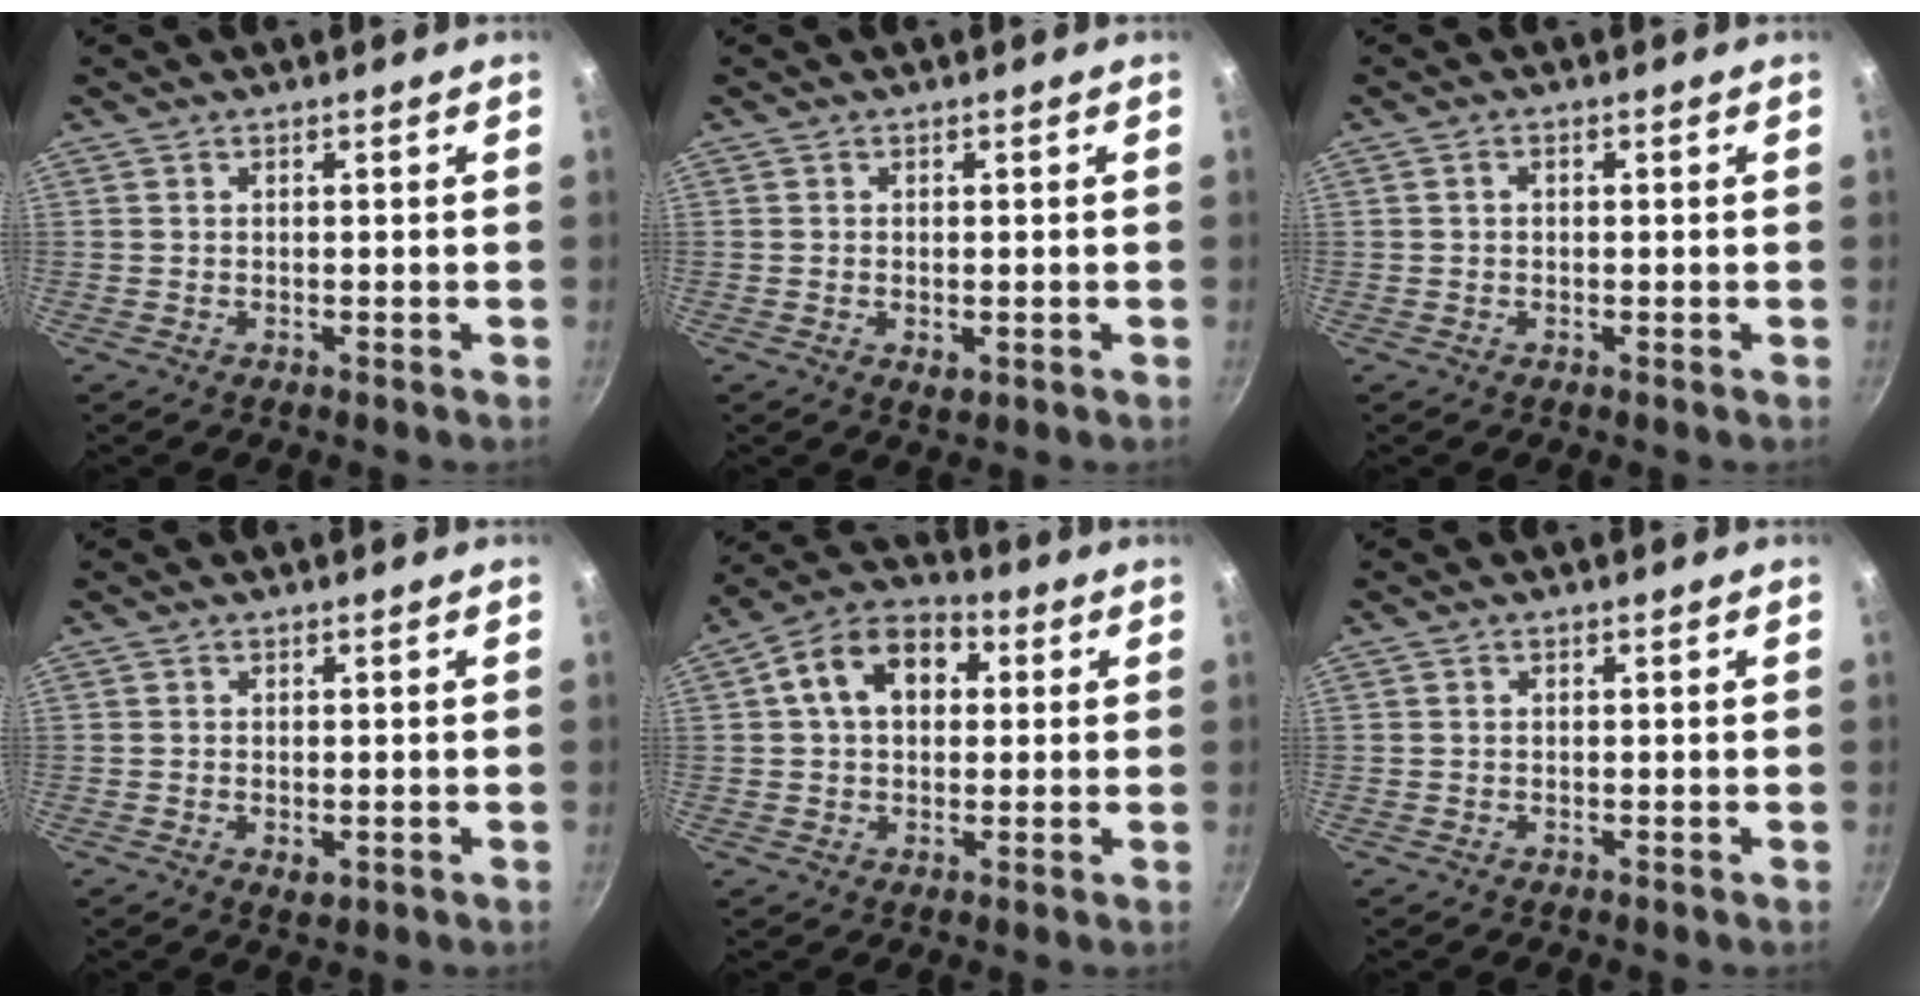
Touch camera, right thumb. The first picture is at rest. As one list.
[{"total": 2.1, "force": [-0.3, 1.3, 1.6], "torque": [-0.026, -0.005, -0.003]}, {"total": 1.2, "force": [0.1, 0.9, 0.7], "torque": [-0.013, 0.007, 0.001]}, {"total": 2.4, "force": [-0.4, 1.4, 1.8], "torque": [-0.028, -0.006, -0.004]}, {"total": 12.7, "force": [2.8, 9.0, 8.5], "torque": [-0.113, 0.024, 0.026]}, {"total": 0.6, "force": [0.1, 0.5, 0.3], "torque": [-0.004, 0.004, 0.001]}]